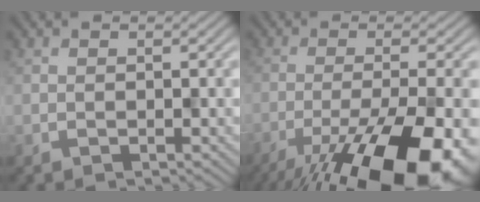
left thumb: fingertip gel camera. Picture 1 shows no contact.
{"total": 17.9, "force": [-11.3, 5.3, 12.9], "torque": [-0.192, -0.044, -0.165]}